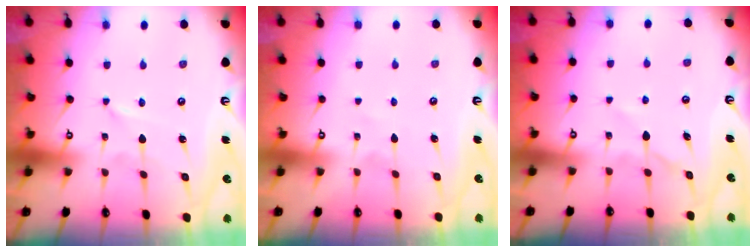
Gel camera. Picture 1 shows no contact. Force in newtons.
{"total": 2.2, "press": 2.2, "slide": 0.3}
{"total": 5.3, "press": 5.3, "slide": 0.4}